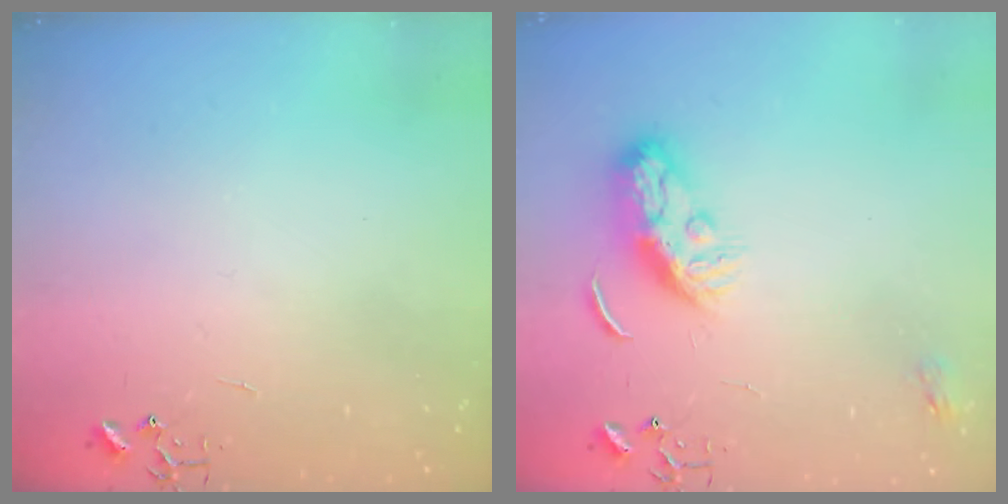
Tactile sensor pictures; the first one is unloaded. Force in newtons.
{"total": 8.8, "press": 8.8, "slide": 0.5}